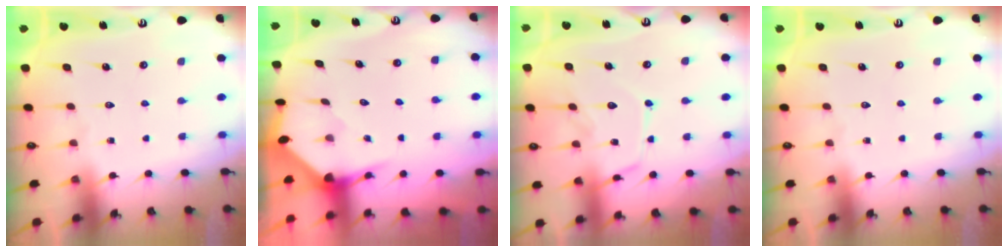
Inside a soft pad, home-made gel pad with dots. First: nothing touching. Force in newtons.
{"total": 3.5, "press": 3.5, "slide": 0.3}
{"total": 12.9, "press": 12.9, "slide": 1.0}
{"total": 0.0}